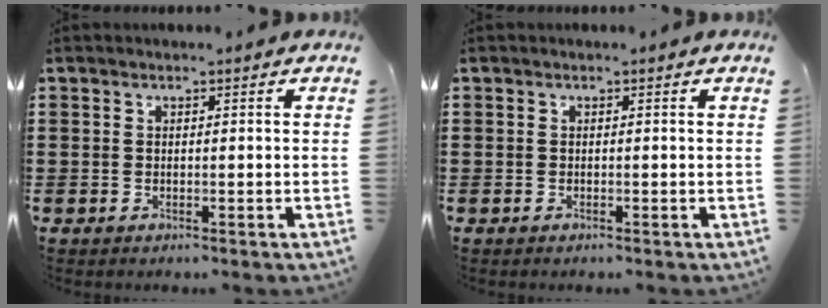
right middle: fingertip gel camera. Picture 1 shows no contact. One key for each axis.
{"total": 0.0}